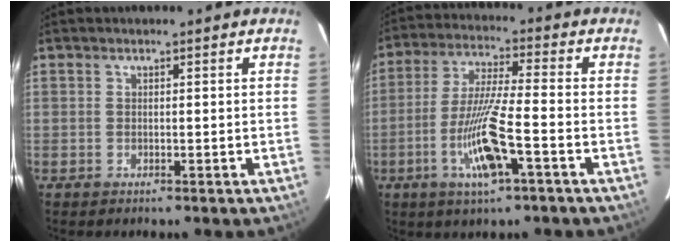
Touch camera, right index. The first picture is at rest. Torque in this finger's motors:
{"motor_torque": [0.10, -0.17, 0.22, 0.11]}